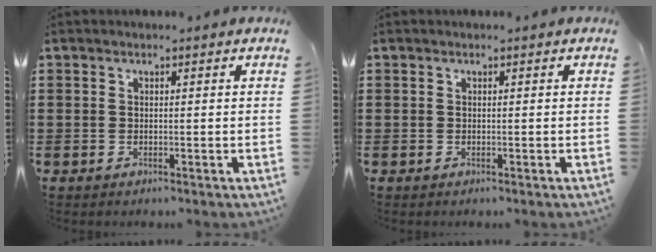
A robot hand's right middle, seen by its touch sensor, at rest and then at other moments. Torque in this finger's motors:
{"motor_torque": [-0.01, 0.05, -0.02, -0.01]}